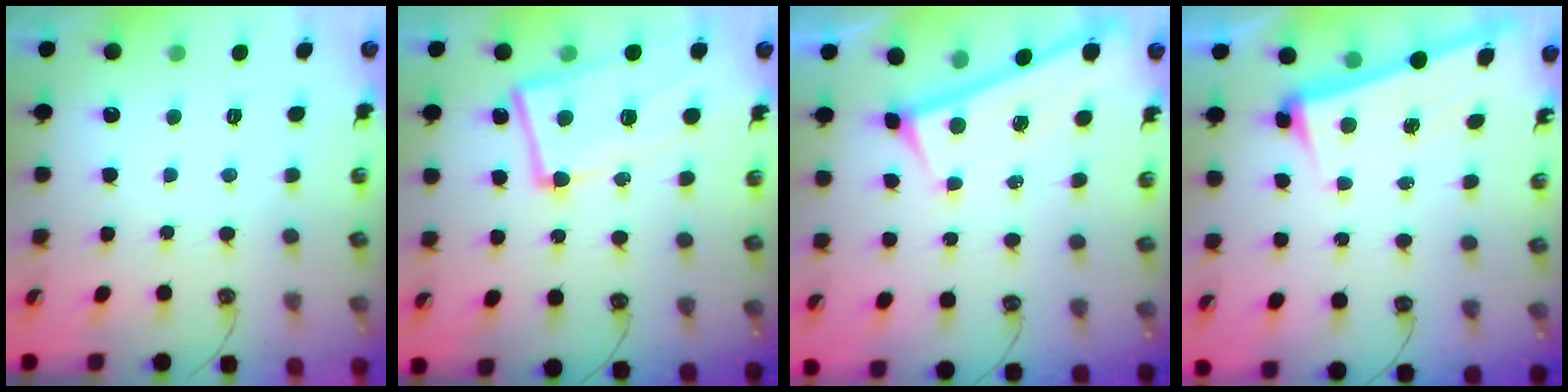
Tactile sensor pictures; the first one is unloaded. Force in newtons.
{"total": 7.2, "press": 7.0, "slide": 1.6}
{"total": 0.0}
{"total": 3.1, "press": 3.0, "slide": 1.0}